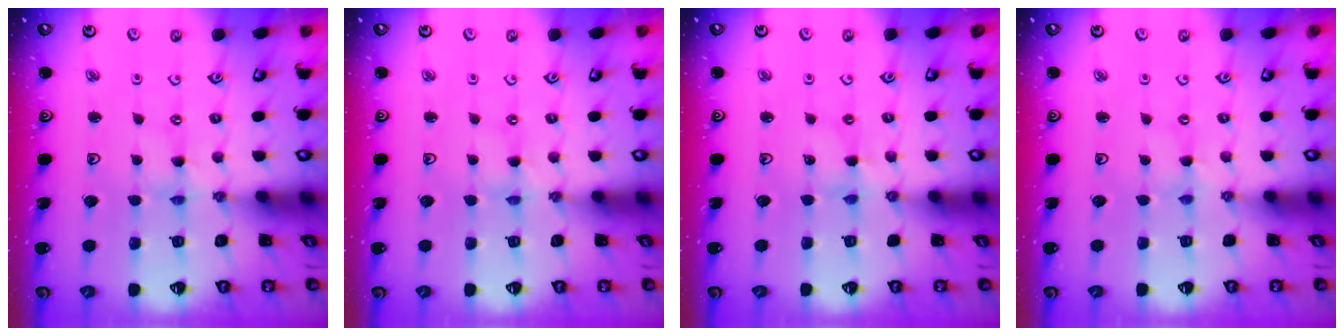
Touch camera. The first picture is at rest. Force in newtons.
{"total": 0.6, "press": 0.6, "slide": 0.1}
{"total": 1.6, "press": 1.5, "slide": 0.2}
{"total": 0.0}